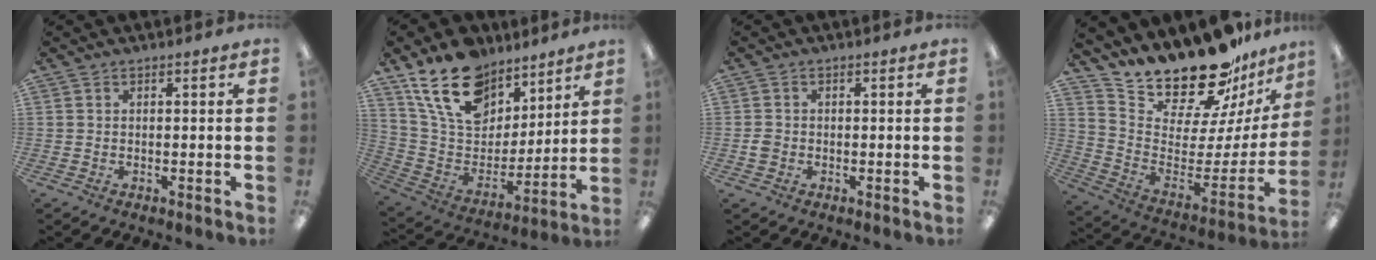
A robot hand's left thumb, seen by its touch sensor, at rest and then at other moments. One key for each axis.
{"total": 19.9, "fx": 13.4, "fy": 11.5, "fz": 9.2, "tx": -0.180, "ty": -0.066, "tz": 0.251}
{"total": 1.9, "fx": -0.4, "fy": 1.6, "fz": 0.8, "tx": -0.013, "ty": 0.004, "tz": -0.008}
{"total": 20.1, "fx": 18.7, "fy": 4.8, "fz": 5.5, "tx": -0.087, "ty": -0.166, "tz": 0.327}